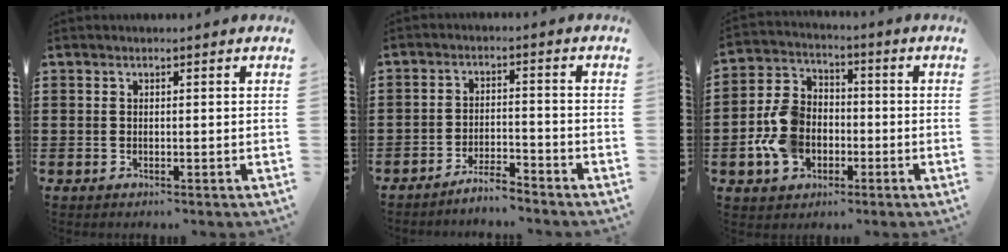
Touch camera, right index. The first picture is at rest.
{"total": 3.7, "force": [-3.6, 0.1, 0.7], "torque": [-0.017, 0.005, -0.075]}
{"total": 9.1, "force": [-2.3, 6.9, 5.5], "torque": [-0.144, 0.014, -0.045]}